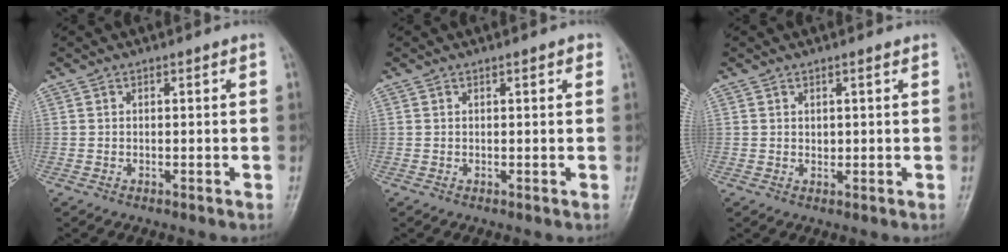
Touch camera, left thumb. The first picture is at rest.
{"total": 1.2, "force": [0.7, 0.4, 0.9], "torque": [-0.009, 0.000, 0.006]}
{"total": 1.0, "force": [0.5, 0.6, 0.6], "torque": [-0.002, -0.004, 0.012]}